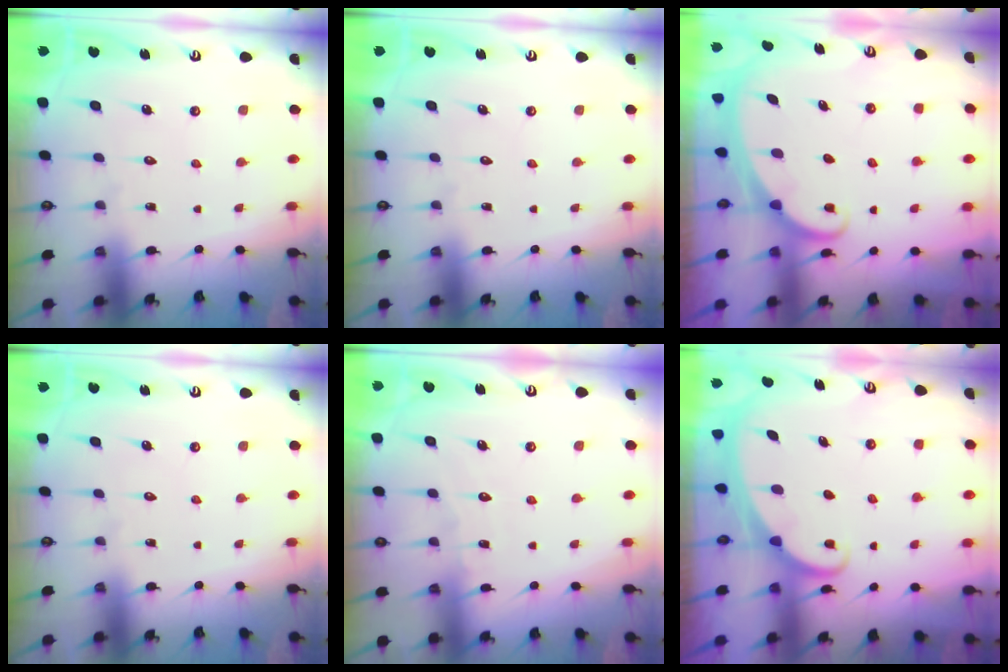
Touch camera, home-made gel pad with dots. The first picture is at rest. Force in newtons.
{"total": 0.0}
{"total": 1.9, "press": 1.9, "slide": 0.1}
{"total": 0.0}
{"total": 4.4, "press": 4.3, "slide": 0.5}
{"total": 2.0, "press": 2.0, "slide": 0.1}